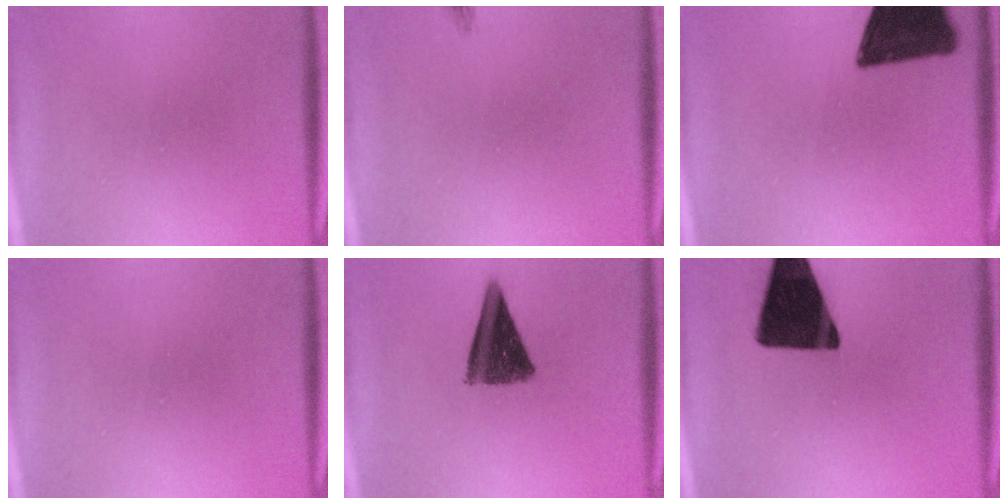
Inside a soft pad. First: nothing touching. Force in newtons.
{"total": 0.9}
{"total": 15.5}
{"total": 0.0}
{"total": 10.6}
{"total": 16.6}